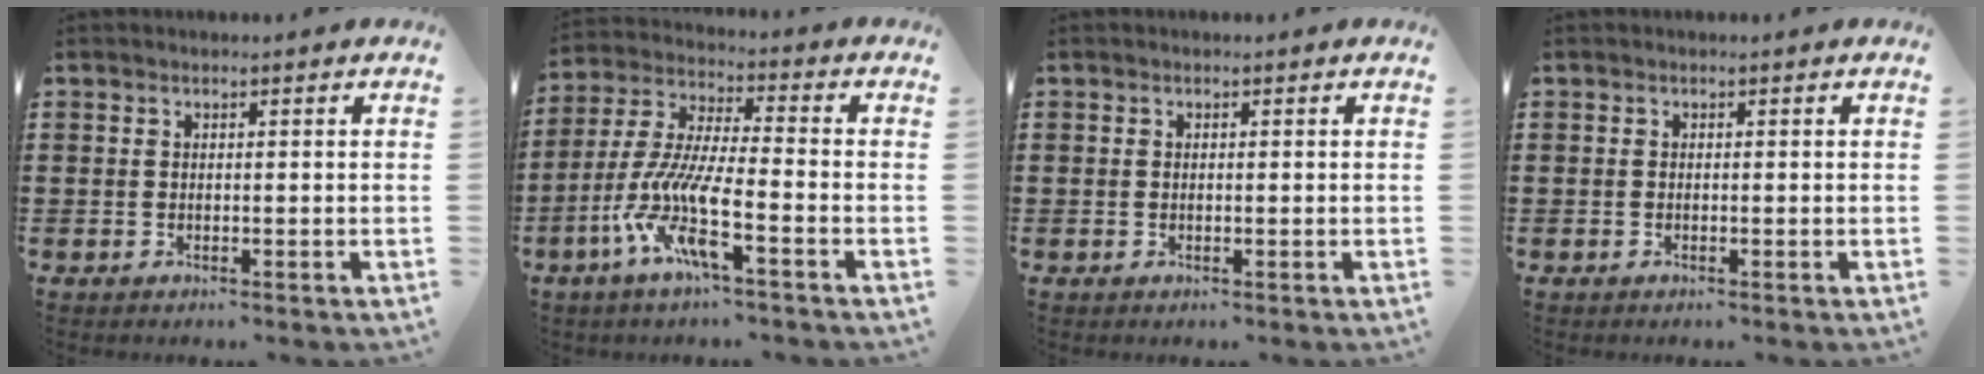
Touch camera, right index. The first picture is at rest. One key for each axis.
{"total": 10.0, "fx": -5.2, "fy": 1.7, "fz": 8.4, "tx": -0.212, "ty": -0.024, "tz": -0.112}
{"total": 0.0}
{"total": 0.0}